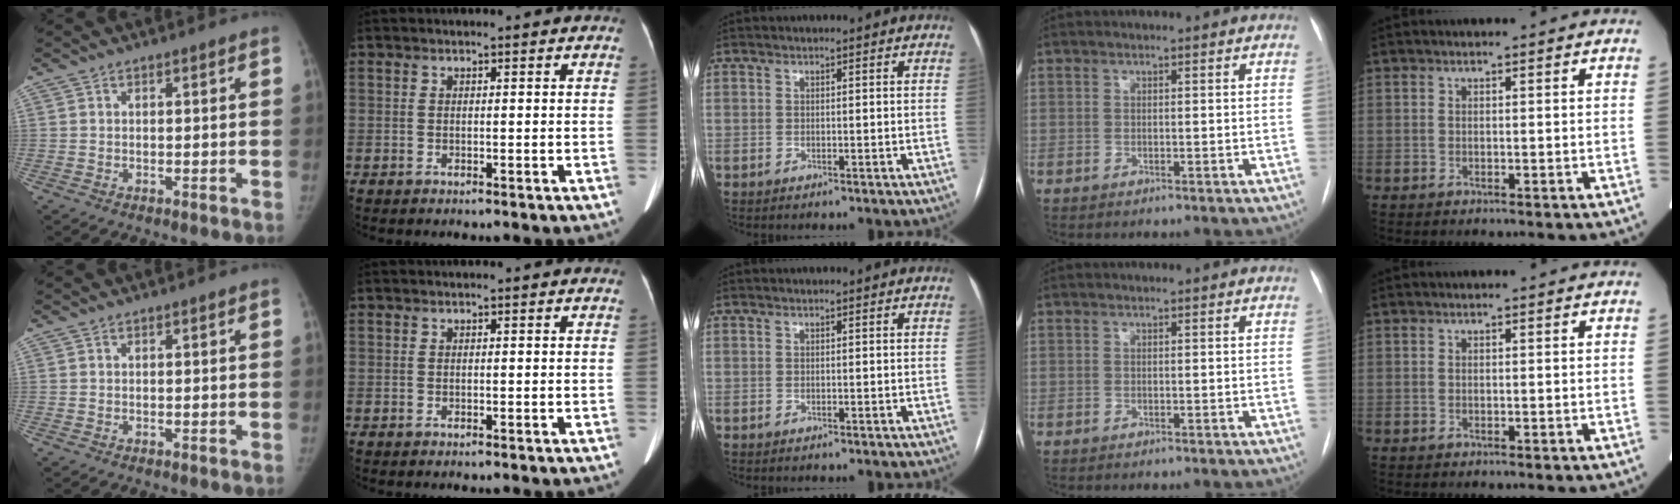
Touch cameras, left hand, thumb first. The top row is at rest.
{}